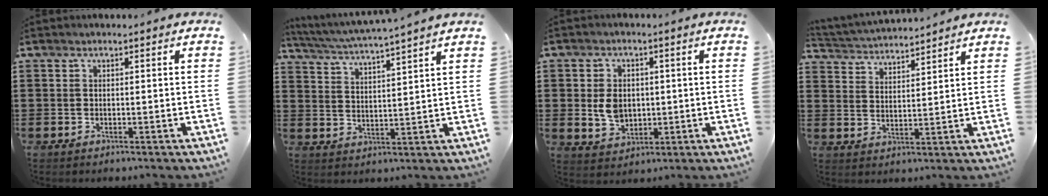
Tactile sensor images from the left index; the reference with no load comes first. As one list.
[{"total": 4.0, "force": [3.6, -0.8, 1.3], "torque": [-0.044, -0.026, 0.058]}, {"total": 4.8, "force": [0.2, 3.7, 3.0], "torque": [-0.050, 0.005, -0.001]}, {"total": 3.3, "force": [3.3, 0.0, -0.1], "torque": [-0.013, -0.019, 0.056]}]